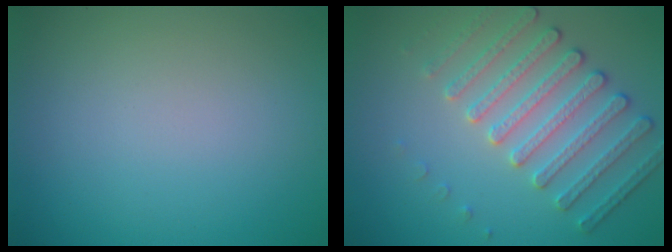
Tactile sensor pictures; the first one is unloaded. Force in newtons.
{"total": 4.2, "press": 4.1, "slide": 1.2}